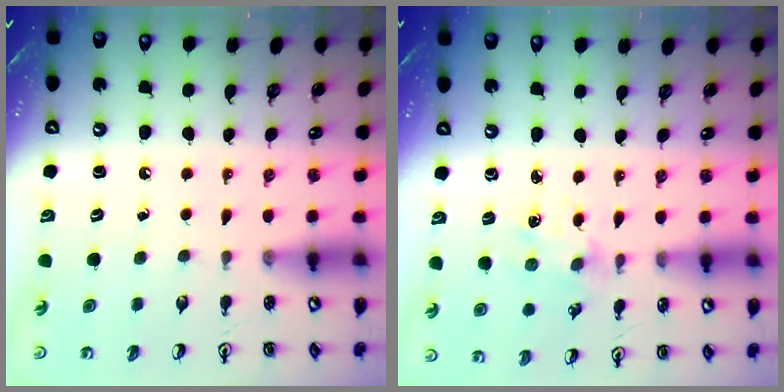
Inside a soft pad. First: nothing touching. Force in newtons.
{"total": 4.1, "press": 4.1, "slide": 0.5}